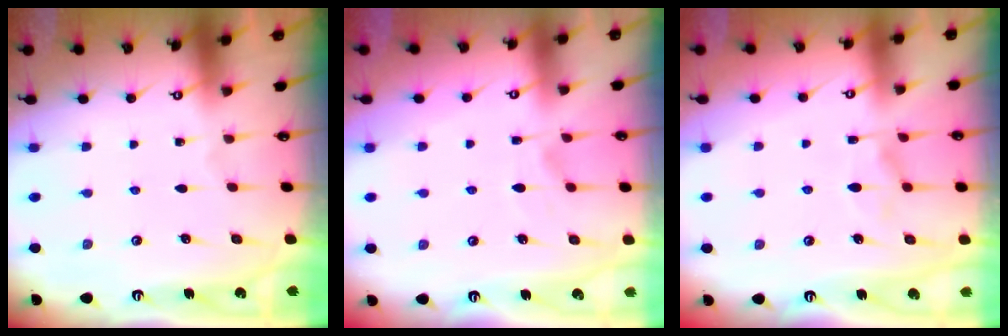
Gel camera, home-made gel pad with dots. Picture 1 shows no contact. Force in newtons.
{"total": 2.5, "press": 2.2, "slide": 1.2}
{"total": 3.4, "press": 3.1, "slide": 1.3}